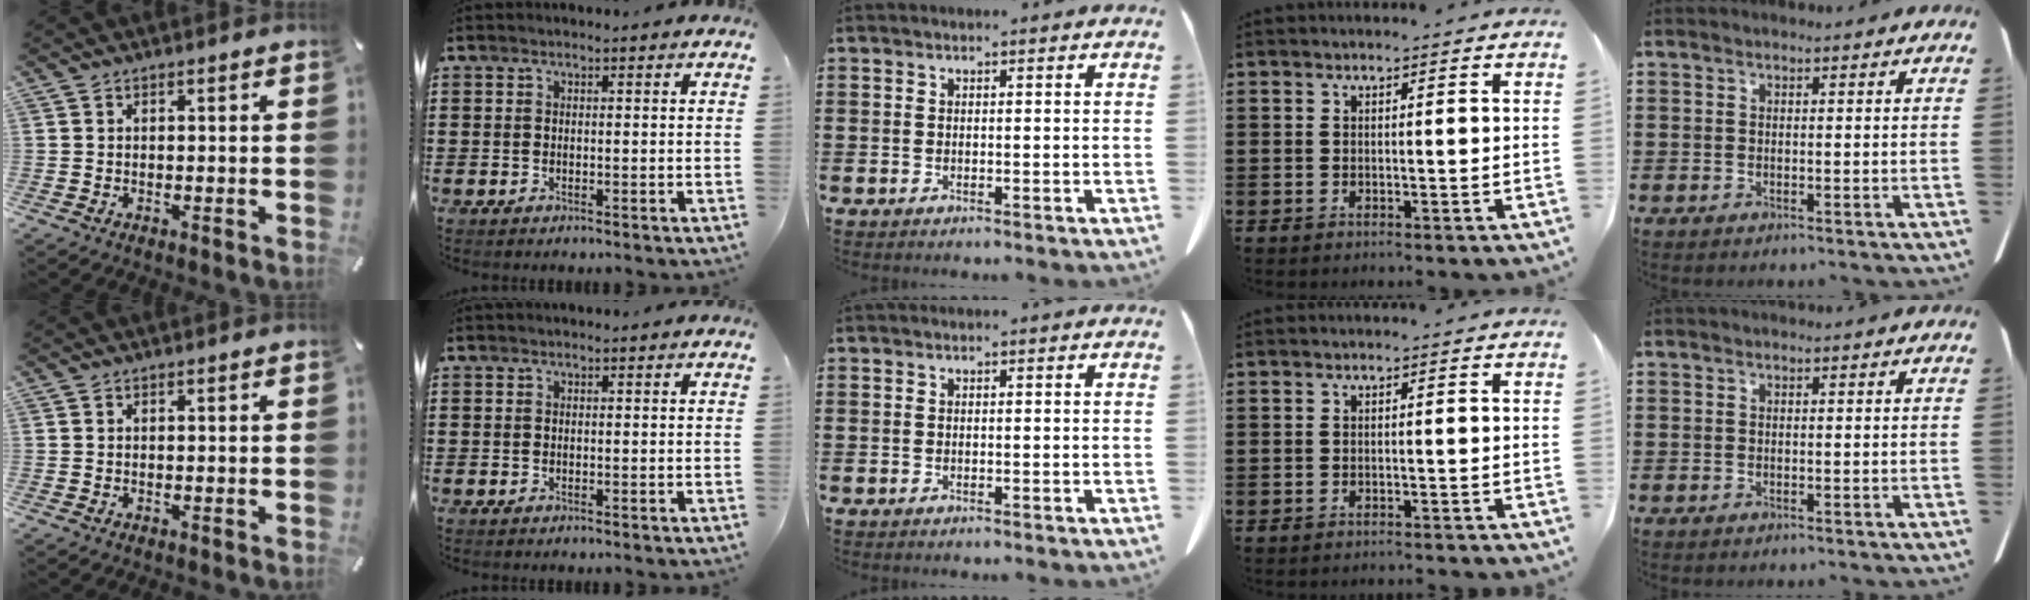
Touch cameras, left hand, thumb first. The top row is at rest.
{"ring": {"total": 0.9, "force": [-0.8, -0.1, 0.1], "torque": [-0.005, -0.001, -0.017]}}